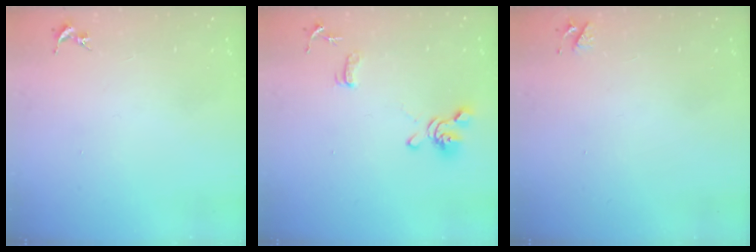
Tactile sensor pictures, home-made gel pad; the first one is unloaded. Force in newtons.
{"total": 11.5, "press": 11.4, "slide": 1.6}
{"total": 3.6, "press": 3.5, "slide": 0.6}